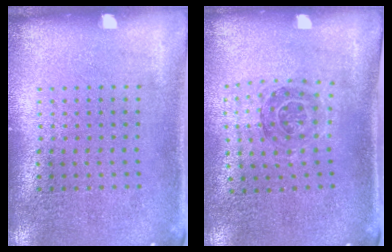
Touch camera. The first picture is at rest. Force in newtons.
{"total": 1.1, "press": 1.1, "slide": 0.3}